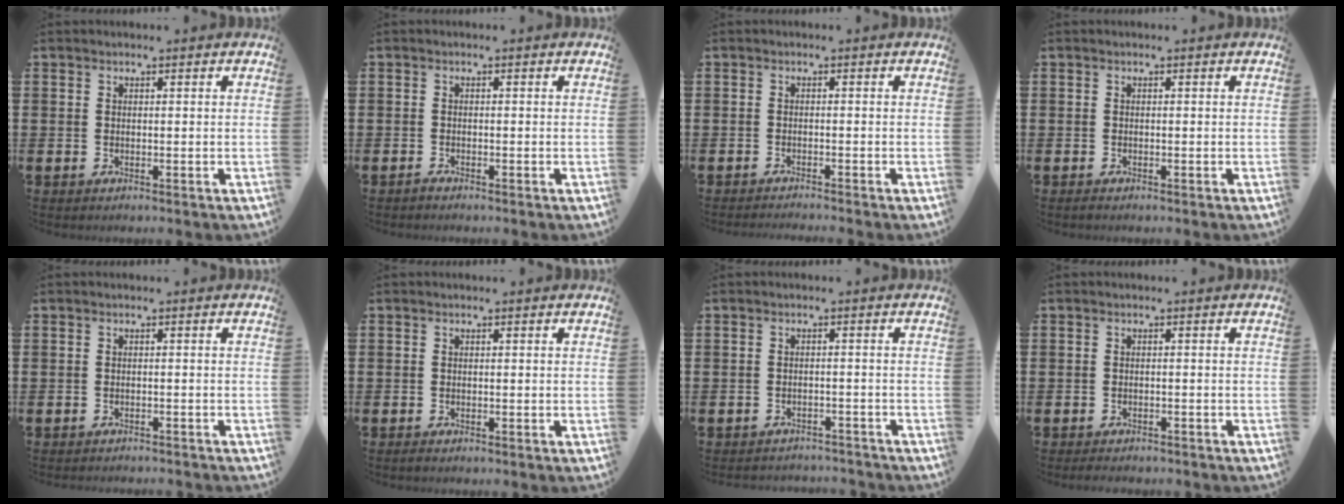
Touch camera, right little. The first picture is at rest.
{"total": 0.6, "force": [-0.6, 0.0, 0.1], "torque": [-0.003, -0.003, -0.011]}
{"total": 0.8, "force": [-0.7, -0.2, 0.0], "torque": [0.000, 0.000, -0.015]}
{"total": 0.0}
{"total": 0.7, "force": [-0.6, -0.2, -0.3], "torque": [0.015, -0.006, -0.013]}
{"total": 0.0}
{"total": 1.5, "force": [-1.4, -0.1, -0.5], "torque": [0.004, 0.001, -0.031]}
{"total": 0.8, "force": [-0.8, -0.1, -0.2], "torque": [0.001, -0.002, -0.016]}